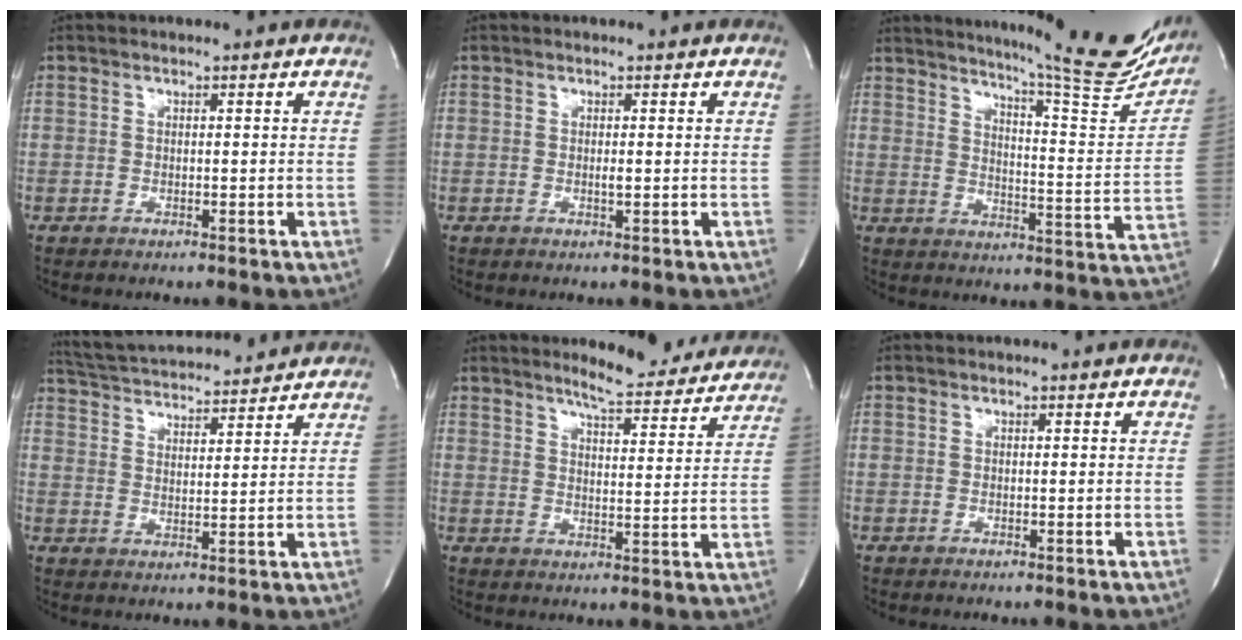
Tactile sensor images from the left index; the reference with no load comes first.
{"total": 0.6, "force": [-0.2, 0.0, 0.5], "torque": [-0.014, -0.007, -0.005]}
{"total": 22.9, "force": [20.1, 1.3, 10.7], "torque": [-0.156, -0.083, 0.247]}
{"total": 15.6, "force": [14.7, 2.1, 4.9], "torque": [-0.092, 0.029, 0.225]}
{"total": 10.4, "force": [9.9, 1.5, 3.1], "torque": [-0.040, -0.017, 0.120]}
{"total": 0.0}